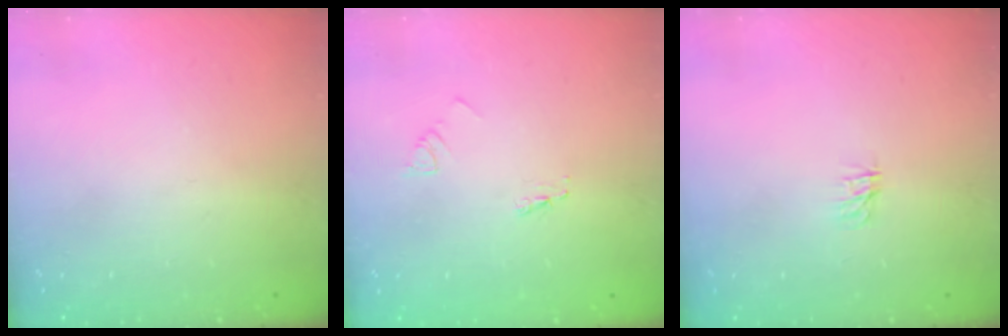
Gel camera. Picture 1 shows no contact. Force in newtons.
{"total": 2.1, "press": 2.1, "slide": 0.1}
{"total": 0.0}